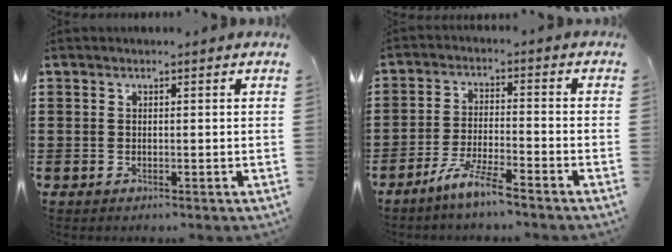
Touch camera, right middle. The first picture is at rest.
{"total": 5.9, "force": [-4.9, 0.2, 3.3], "torque": [-0.073, -0.009, -0.094]}